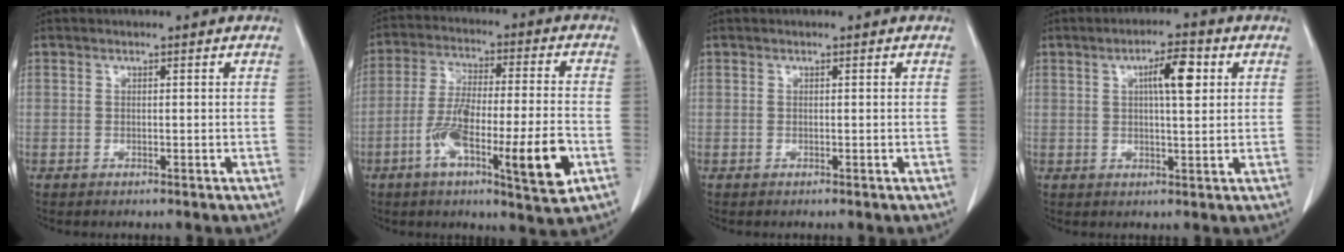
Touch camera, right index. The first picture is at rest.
{"total": 15.2, "force": [-5.5, 1.9, 14.1], "torque": [-0.242, -0.005, -0.090]}
{"total": 0.0}
{"total": 5.9, "force": [1.9, 1.1, 5.5], "torque": [-0.092, 0.008, 0.029]}